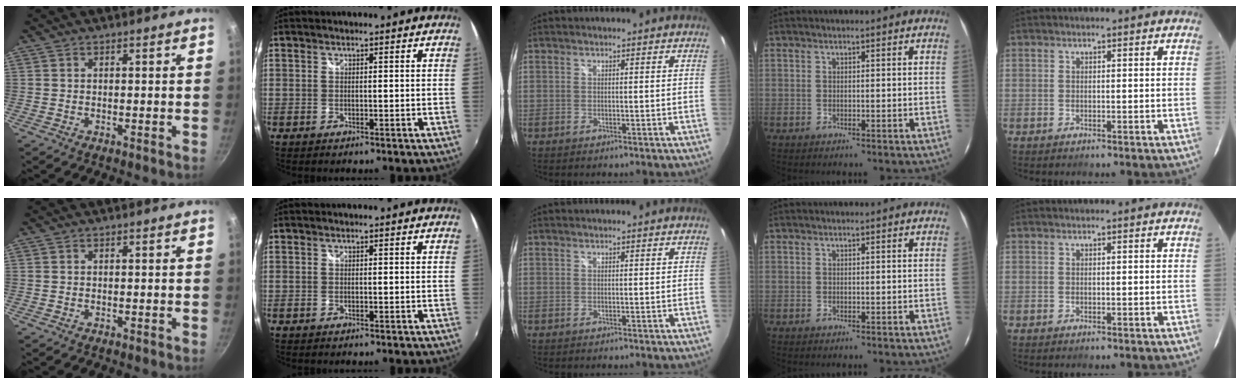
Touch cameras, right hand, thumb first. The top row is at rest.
{}